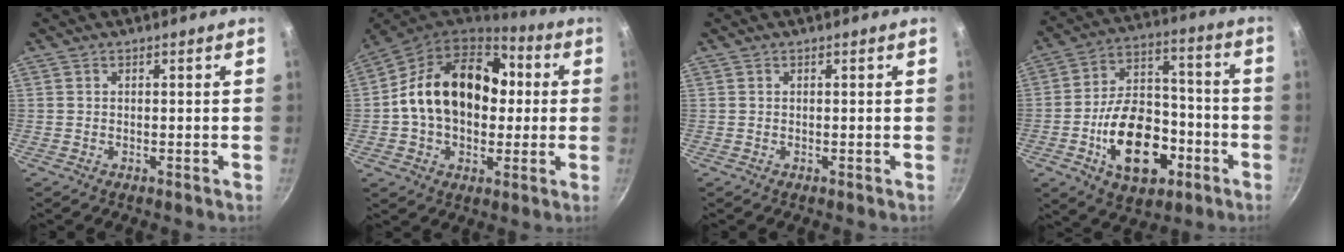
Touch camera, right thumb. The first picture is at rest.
{"total": 21.2, "force": [2.3, 15.2, 14.5], "torque": [-0.211, 0.034, 0.028]}
{"total": 0.0}
{"total": 19.3, "force": [-6.7, 12.1, 13.5], "torque": [-0.183, 0.058, -0.102]}